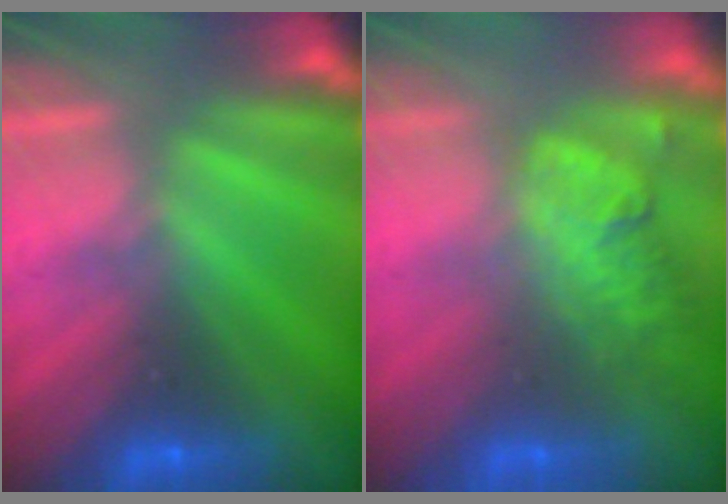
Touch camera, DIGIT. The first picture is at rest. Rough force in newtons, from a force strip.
{"total": 2.5}